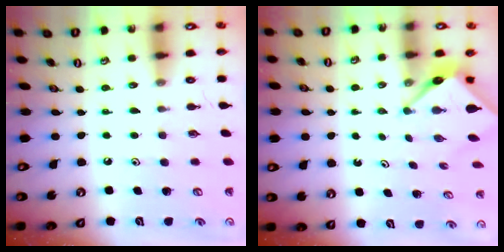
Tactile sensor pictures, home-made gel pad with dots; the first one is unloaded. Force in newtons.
{"total": 3.9, "press": 3.9, "slide": 0.2}